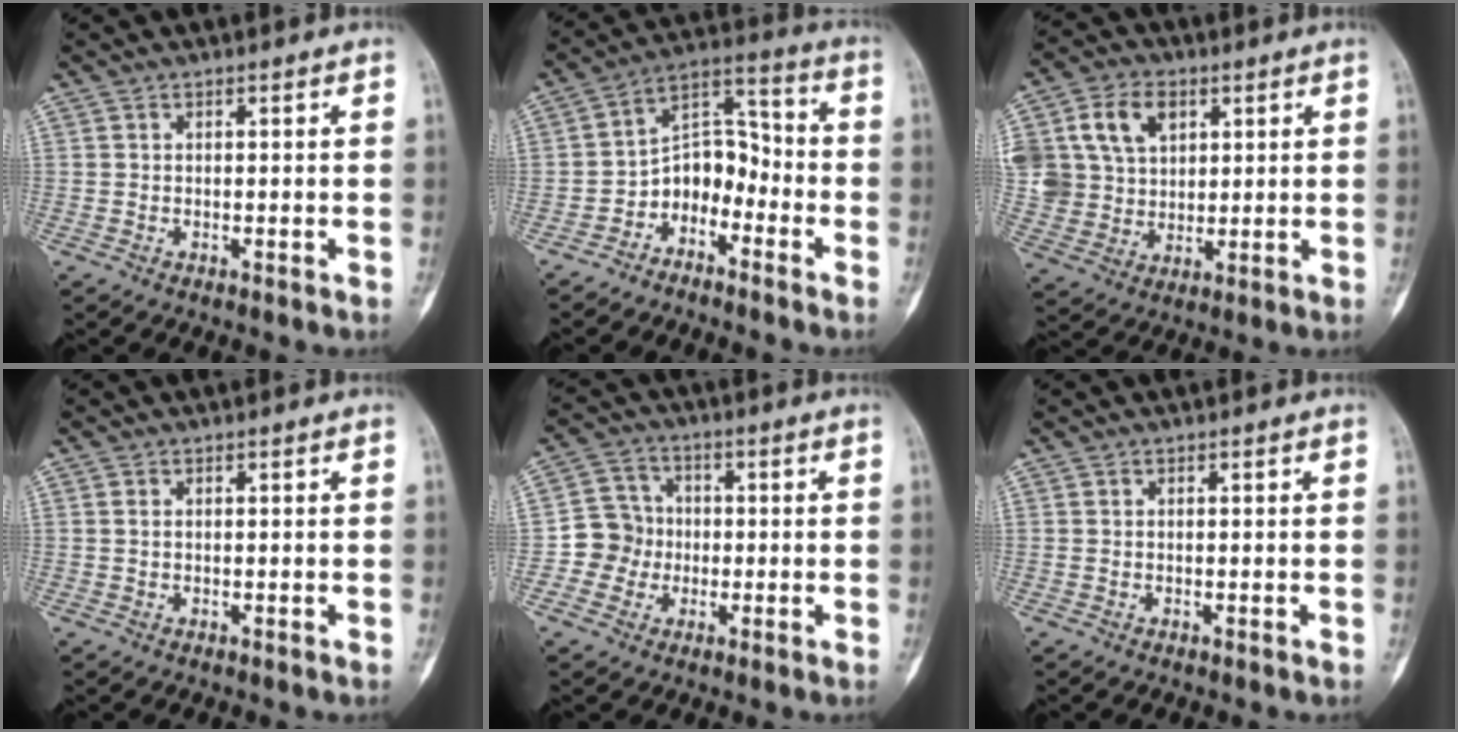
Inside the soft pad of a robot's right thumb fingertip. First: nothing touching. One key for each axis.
{"total": 8.9, "fx": -4.5, "fy": 6.2, "fz": 4.5, "tx": -0.040, "ty": 0.080, "tz": -0.094}
{"total": 14.8, "fx": 4.9, "fy": 11.2, "fz": 8.3, "tx": -0.149, "ty": 0.004, "tz": 0.098}
{"total": 0.7, "fx": 0.2, "fy": 0.4, "fz": 0.5, "tx": -0.014, "ty": 0.003, "tz": 0.006}
{"total": 6.8, "fx": -1.2, "fy": 6.6, "fz": 1.3, "tx": 0.013, "ty": 0.017, "tz": -0.032}
{"total": 0.0}